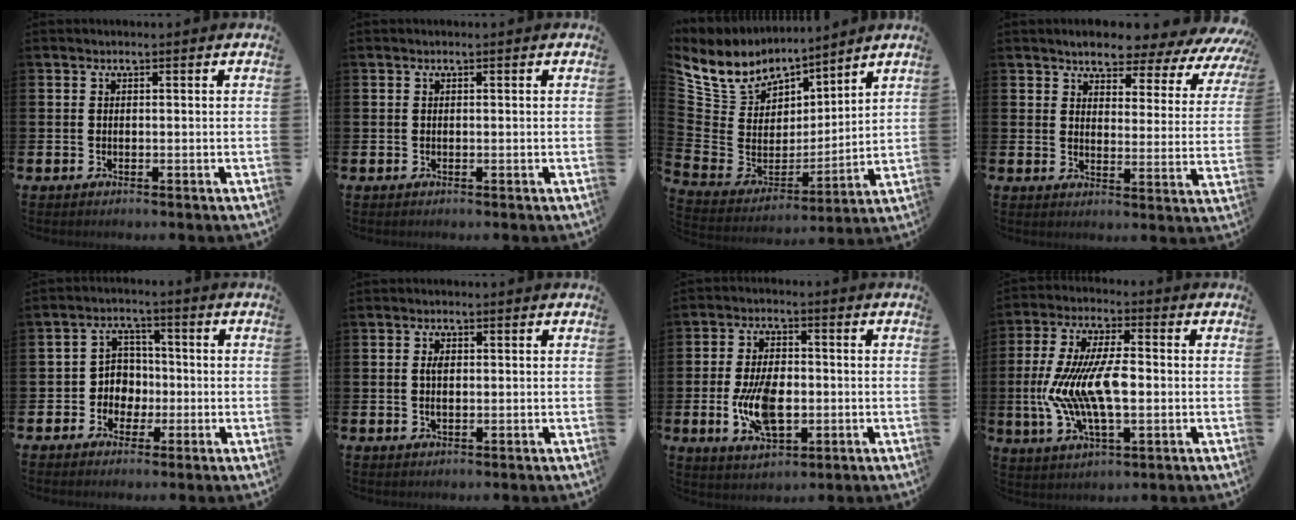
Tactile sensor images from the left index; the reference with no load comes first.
{"total": 0.0}
{"total": 8.0, "force": [7.2, 3.4, -0.6], "torque": [-0.052, -0.071, 0.132]}
{"total": 5.1, "force": [4.8, 1.2, 1.4], "torque": [-0.040, -0.042, 0.074]}
{"total": 4.3, "force": [-0.7, 4.1, 1.2], "torque": [-0.038, 0.006, -0.021]}
{"total": 1.6, "force": [0.1, 0.9, 1.3], "torque": [-0.017, 0.002, -0.002]}
{"total": 8.9, "force": [-1.3, 4.6, 7.5], "torque": [-0.144, -0.004, -0.024]}
{"total": 11.3, "force": [-0.8, 4.9, 10.2], "torque": [-0.222, -0.008, -0.014]}